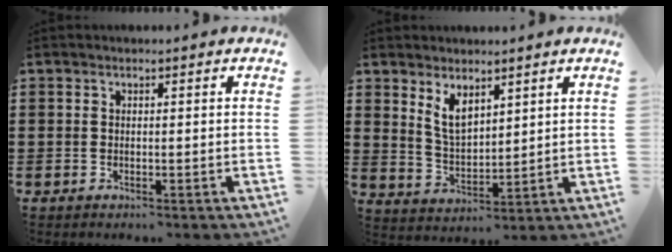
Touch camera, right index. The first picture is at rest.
{"total": 5.3, "force": [3.3, 2.5, 3.3], "torque": [-0.076, 0.001, 0.062]}